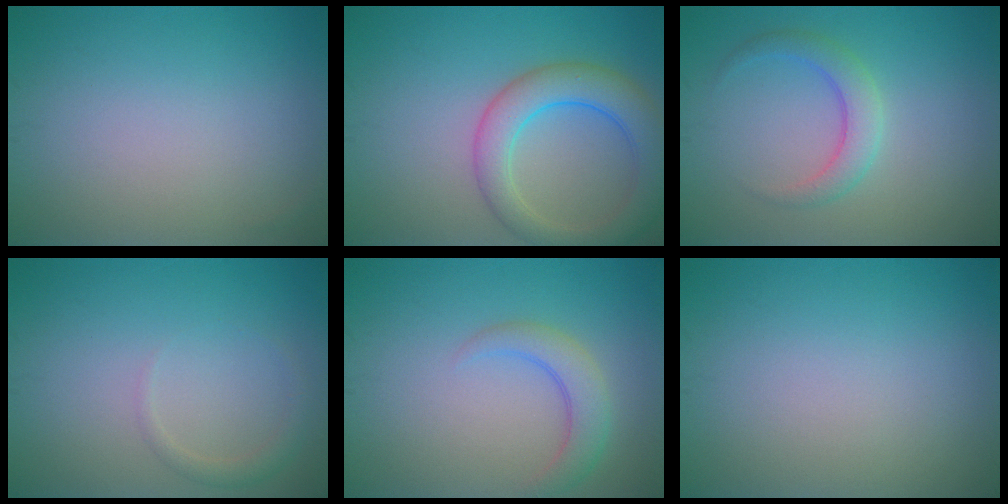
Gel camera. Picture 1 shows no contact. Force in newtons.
{"total": 5.7, "press": 5.7, "slide": 0.3}
{"total": 2.7, "press": 2.7, "slide": 0.2}
{"total": 1.3, "press": 1.3, "slide": 0.1}
{"total": 3.0, "press": 3.0, "slide": 0.3}
{"total": 0.0}